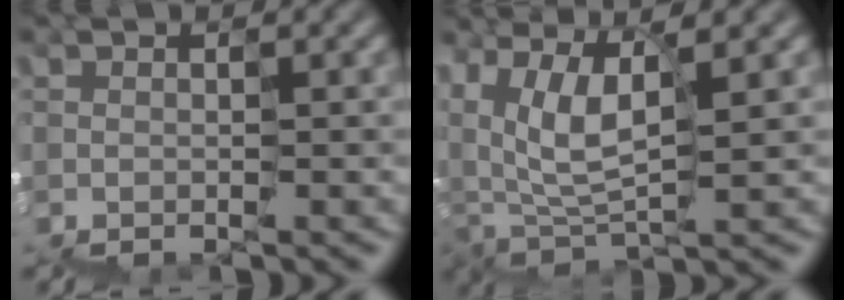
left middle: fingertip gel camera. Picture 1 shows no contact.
{"total": 3.8, "force": [2.7, 1.7, 2.0], "torque": [-0.060, 0.017, 0.050]}